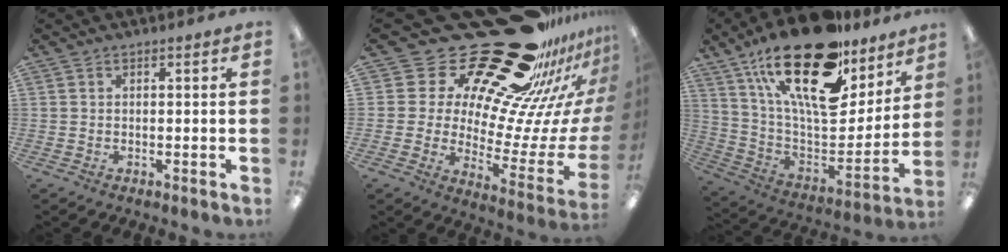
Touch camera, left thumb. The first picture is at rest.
{"total": 32.7, "force": [24.1, 13.5, 17.6], "torque": [-0.225, -0.202, 0.447]}
{"total": 27.9, "force": [17.7, 11.0, 18.6], "torque": [-0.319, -0.109, 0.306]}